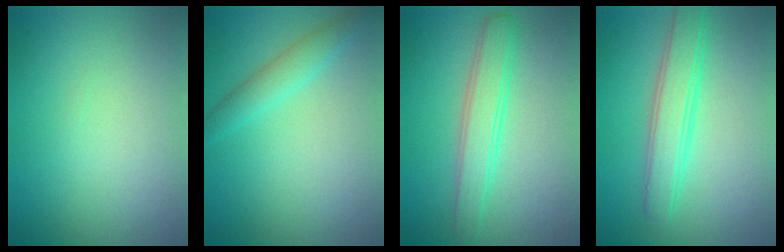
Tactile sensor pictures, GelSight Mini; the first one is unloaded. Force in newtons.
{"total": 2.3, "press": 2.3, "slide": 0.1}
{"total": 3.2, "press": 3.2, "slide": 0.1}
{"total": 3.6, "press": 3.6, "slide": 0.1}